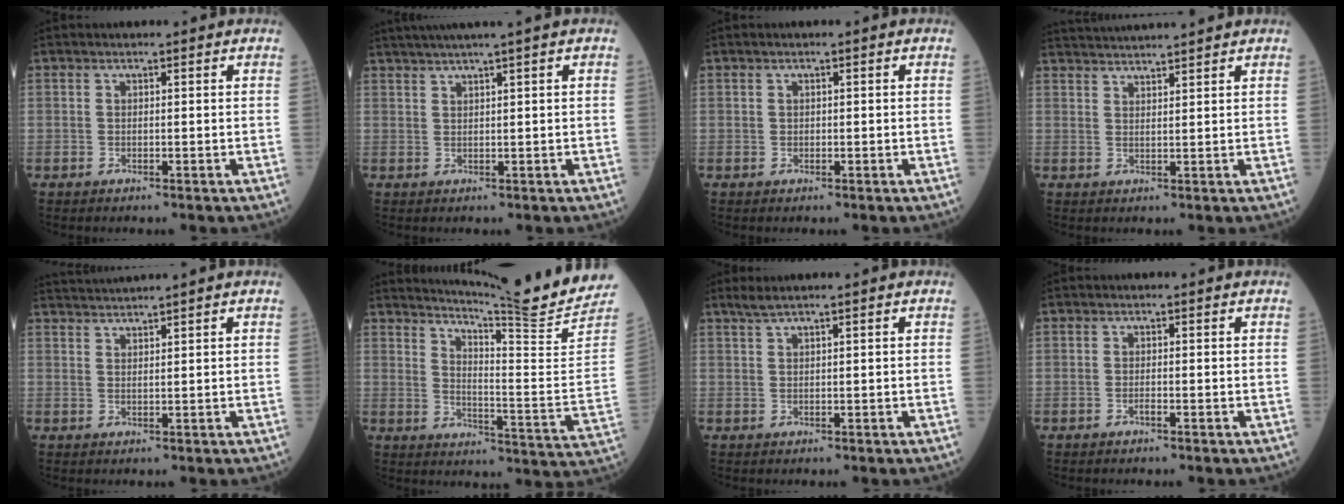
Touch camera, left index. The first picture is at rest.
{"total": 5.5, "force": [4.3, -1.4, 3.1], "torque": [-0.045, 0.023, 0.079]}
{"total": 0.5, "force": [-0.1, 0.5, 0.1], "torque": [-0.003, 0.003, 0.002]}
{"total": 9.0, "force": [8.5, -0.7, 2.8], "torque": [-0.053, 0.032, 0.132]}
{"total": 4.1, "force": [3.7, -1.5, 0.9], "torque": [-0.014, 0.017, 0.075]}
{"total": 16.9, "force": [15.7, -3.6, 5.1], "torque": [-0.092, -0.107, 0.213]}
{"total": 2.5, "force": [2.0, -0.2, 1.5], "torque": [-0.031, 0.023, 0.045]}
{"total": 0.6, "force": [-0.4, 0.0, 0.4], "torque": [-0.007, 0.001, -0.005]}